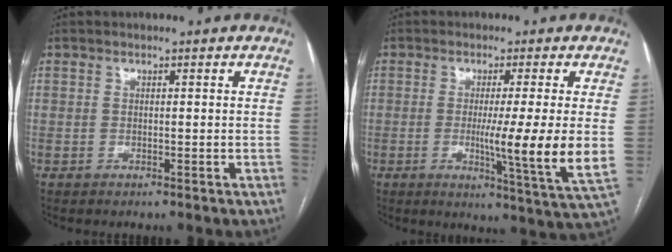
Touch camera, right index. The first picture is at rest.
{"total": 10.7, "force": [-0.5, -1.7, 10.5], "torque": [-0.165, -0.038, -0.011]}